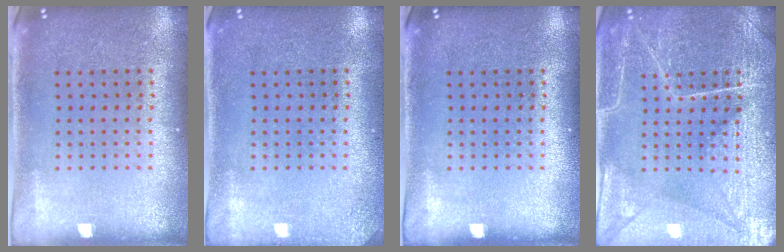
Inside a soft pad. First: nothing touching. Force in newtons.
{"total": 1.4, "press": 1.4, "slide": 0.1}
{"total": 0.0}
{"total": 4.0, "press": 4.0, "slide": 0.3}